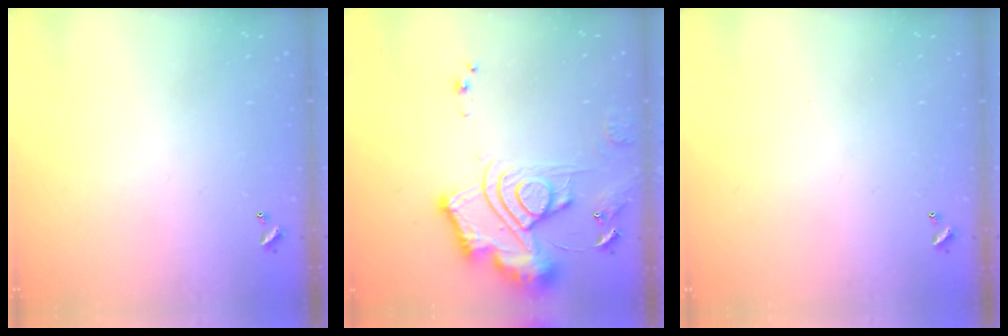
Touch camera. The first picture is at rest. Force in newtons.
{"total": 18.3, "press": 18.2, "slide": 1.9}
{"total": 0.0}